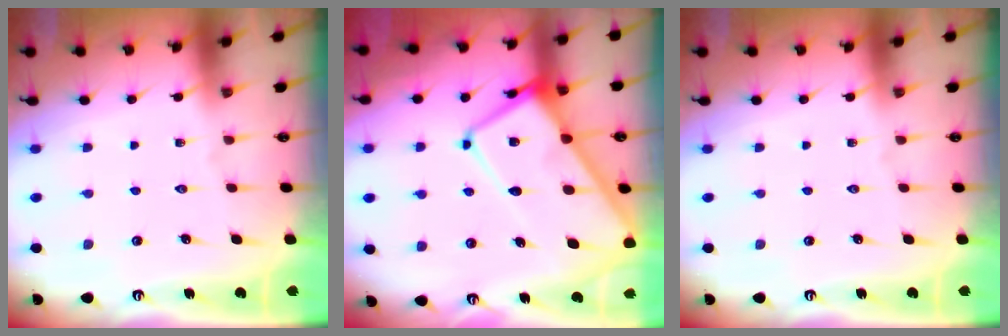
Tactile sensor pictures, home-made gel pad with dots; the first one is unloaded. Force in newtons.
{"total": 16.9, "press": 16.8, "slide": 1.8}
{"total": 0.0}